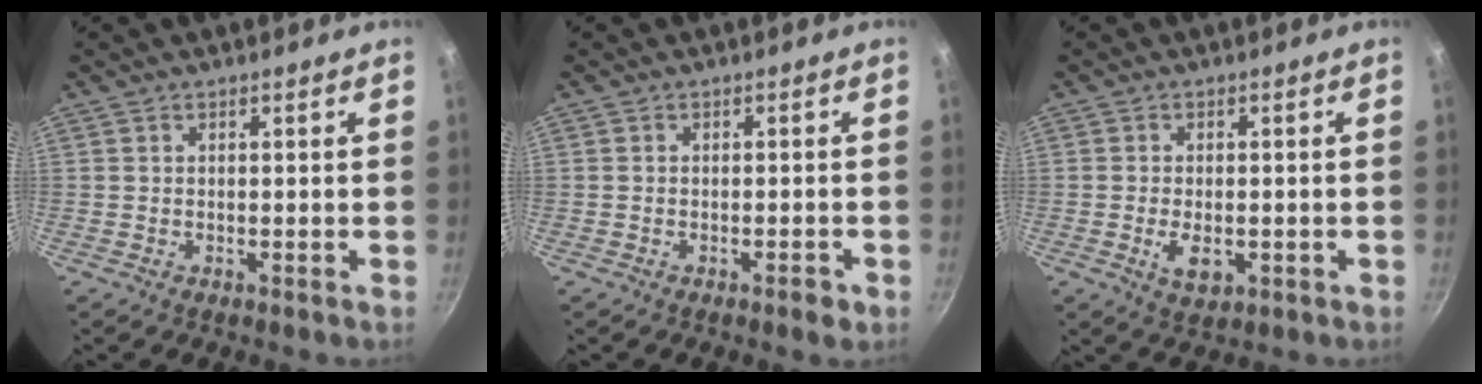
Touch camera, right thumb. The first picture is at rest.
{"total": 2.1, "force": [-1.2, 0.7, 1.6], "torque": [-0.023, 0.013, -0.016]}
{"total": 4.9, "force": [-1.2, 2.8, 3.8], "torque": [-0.061, 0.000, -0.013]}